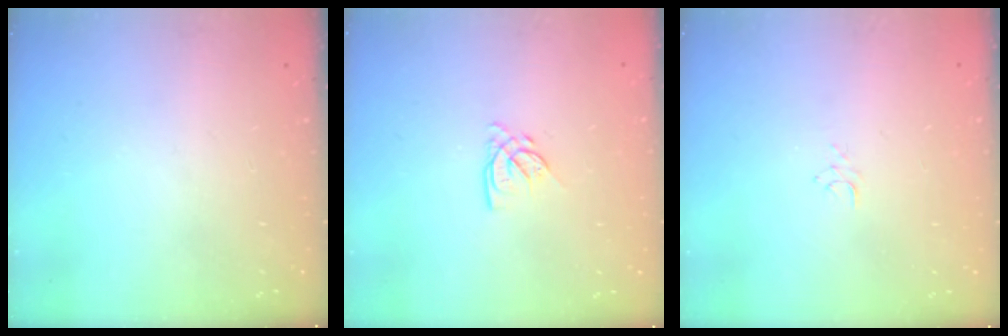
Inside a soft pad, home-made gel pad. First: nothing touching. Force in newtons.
{"total": 4.2, "press": 4.2, "slide": 0.3}
{"total": 3.7, "press": 3.7, "slide": 0.1}